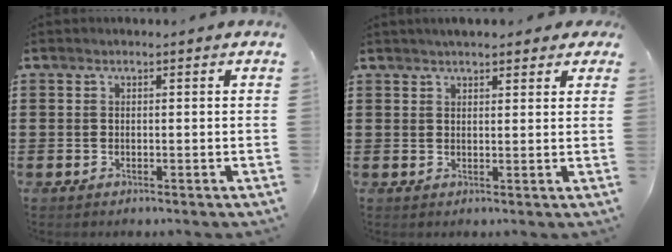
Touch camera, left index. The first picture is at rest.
{"total": 2.6, "force": [2.3, 0.7, 1.0], "torque": [-0.026, 0.005, 0.043]}